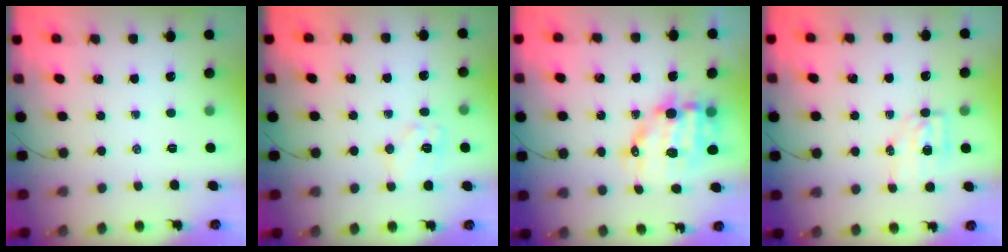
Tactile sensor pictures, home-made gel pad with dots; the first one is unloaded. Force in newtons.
{"total": 8.6, "press": 8.6, "slide": 0.4}
{"total": 12.1, "press": 11.8, "slide": 2.7}
{"total": 4.7, "press": 4.7, "slide": 0.6}